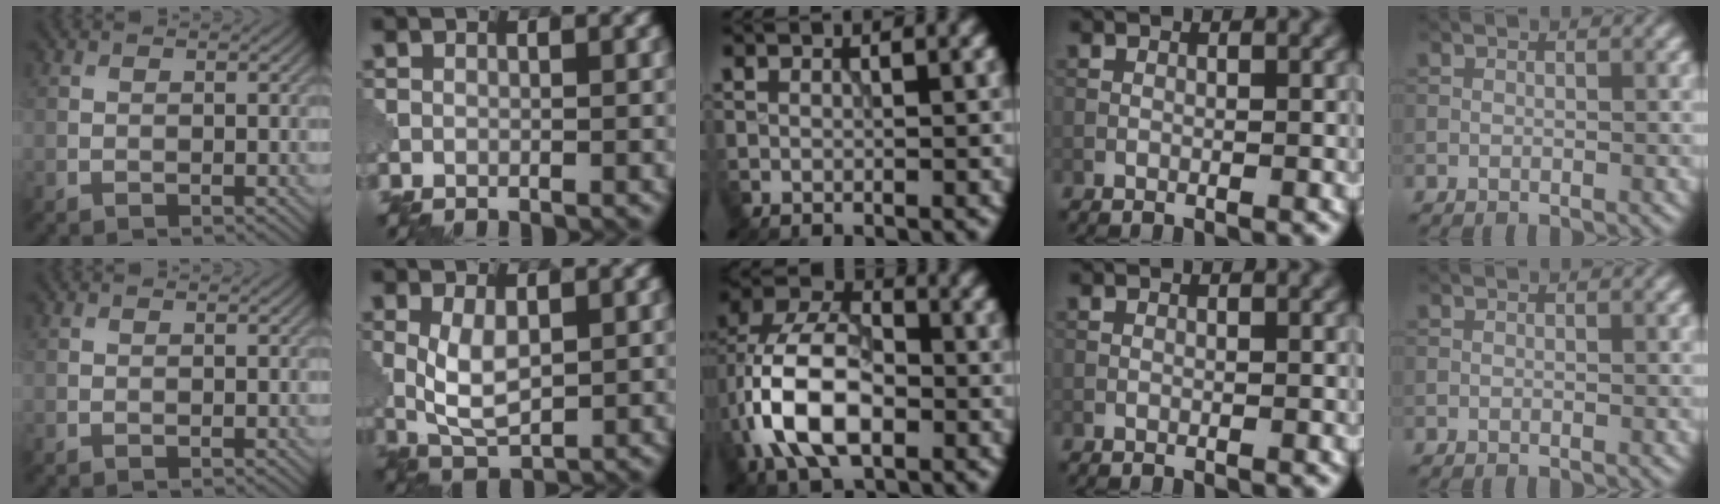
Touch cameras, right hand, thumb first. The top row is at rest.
{"index": {"total": 4.1, "force": [0.4, 2.0, 3.6], "torque": [-0.082, 0.000, 0.011]}, "middle": {"total": 9.8, "force": [-2.3, 5.8, 7.5], "torque": [-0.152, 0.012, -0.055]}}